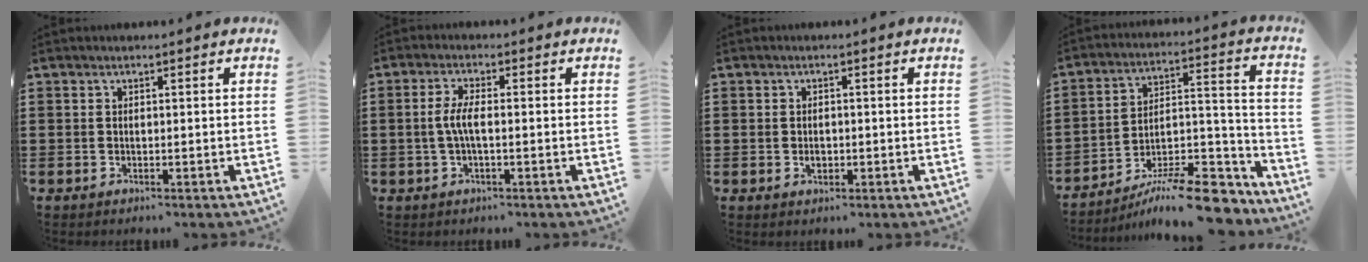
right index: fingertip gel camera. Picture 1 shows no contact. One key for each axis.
{"total": 3.6, "fx": -0.6, "fy": 0.9, "fz": 3.5, "tx": -0.086, "ty": -0.006, "tz": -0.020}
{"total": 1.3, "fx": -0.3, "fy": 1.0, "fz": 0.8, "tx": -0.016, "ty": 0.004, "tz": -0.006}
{"total": 13.0, "fx": -10.7, "fy": 2.8, "fz": 6.9, "tx": -0.081, "ty": 0.050, "tz": -0.189}